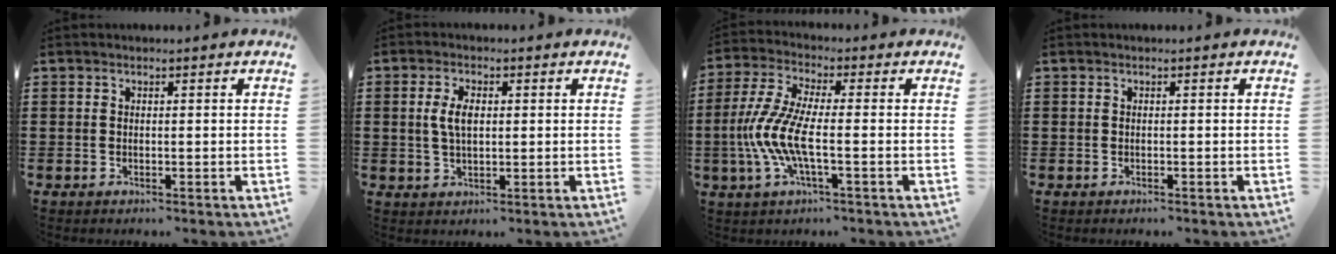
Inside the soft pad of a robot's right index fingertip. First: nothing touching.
{"total": 4.3, "force": [0.6, 2.1, 3.8], "torque": [-0.077, 0.010, 0.008]}
{"total": 8.7, "force": [-2.3, 2.4, 8.1], "torque": [-0.203, -0.020, -0.055]}
{"total": 0.0}